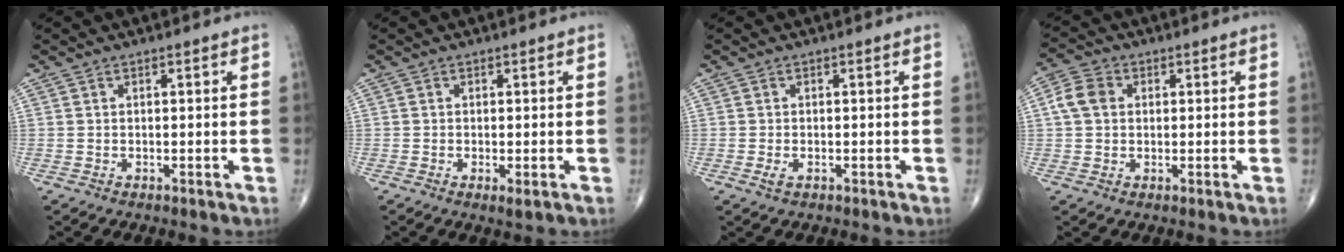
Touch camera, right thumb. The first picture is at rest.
{"total": 1.4, "force": [-0.5, 0.2, 1.3], "torque": [-0.025, -0.007, -0.010]}
{"total": 1.4, "force": [-0.6, 0.7, 1.1], "torque": [-0.022, 0.000, -0.010]}
{"total": 5.3, "force": [0.9, 4.2, 3.2], "torque": [-0.060, 0.012, 0.012]}